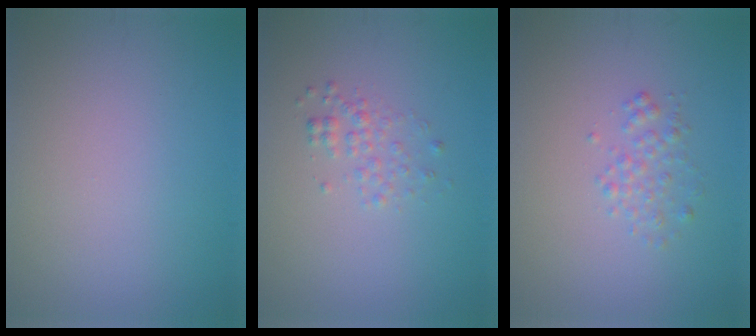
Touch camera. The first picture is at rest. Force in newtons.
{"total": 1.4, "press": 1.4, "slide": 0.1}
{"total": 1.5, "press": 1.5, "slide": 0.0}